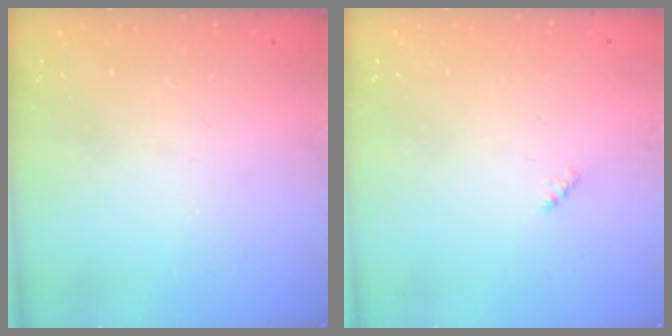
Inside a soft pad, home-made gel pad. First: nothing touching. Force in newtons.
{"total": 2.4, "press": 2.4, "slide": 0.5}